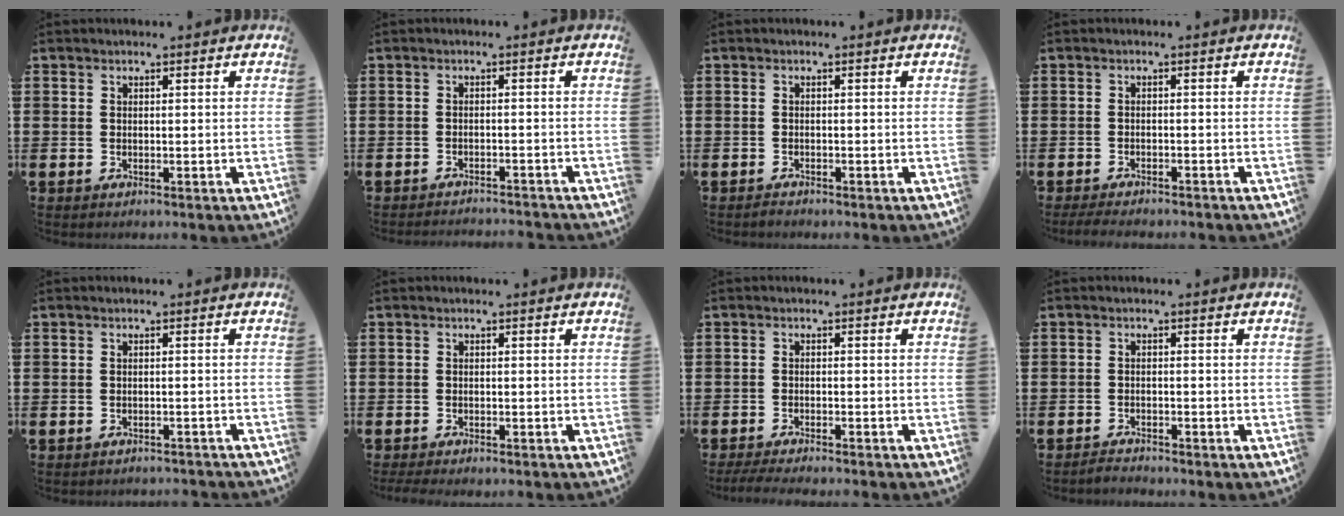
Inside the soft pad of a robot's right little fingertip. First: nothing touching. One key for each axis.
{"total": 1.5, "fx": -1.4, "fy": -0.1, "fz": -0.1, "tx": -0.002, "ty": 0.003, "tz": -0.031}
{"total": 0.6, "fx": -0.5, "fy": 0.1, "fz": 0.0, "tx": -0.003, "ty": -0.003, "tz": -0.011}
{"total": 1.6, "fx": -1.5, "fy": 0.1, "fz": 0.5, "tx": -0.010, "ty": 0.003, "tz": -0.029}
{"total": 0.9, "fx": -0.9, "fy": 0.0, "fz": 0.0, "tx": -0.002, "ty": 0.000, "tz": -0.019}
{"total": 0.8, "fx": -0.7, "fy": 0.1, "fz": 0.3, "tx": -0.007, "ty": -0.001, "tz": -0.015}
{"total": 1.7, "fx": -1.5, "fy": -0.1, "fz": 0.7, "tx": -0.010, "ty": 0.003, "tz": -0.030}
{"total": 1.3, "fx": -1.3, "fy": 0.0, "fz": 0.0, "tx": -0.004, "ty": 0.002, "tz": -0.027}